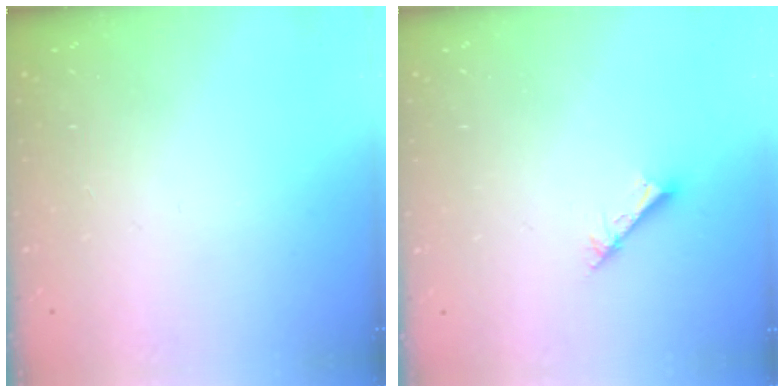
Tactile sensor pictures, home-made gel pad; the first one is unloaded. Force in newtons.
{"total": 2.5, "press": 2.5, "slide": 0.1}